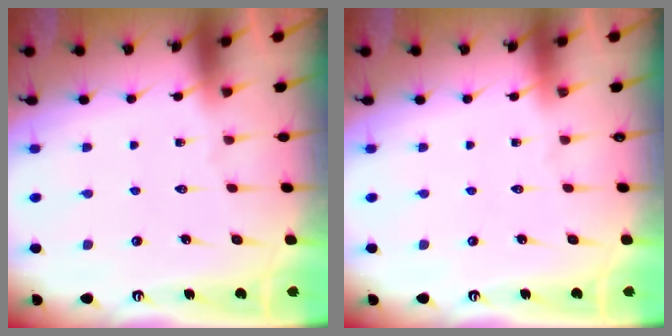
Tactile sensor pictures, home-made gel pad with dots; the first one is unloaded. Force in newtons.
{"total": 0.0}